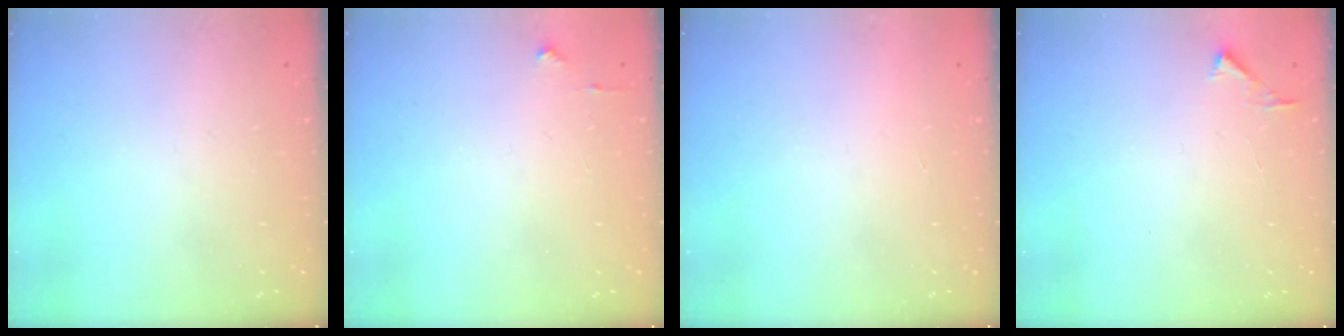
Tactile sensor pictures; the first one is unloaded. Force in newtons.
{"total": 2.7, "press": 2.6, "slide": 0.4}
{"total": 1.7, "press": 1.7, "slide": 0.1}
{"total": 2.8, "press": 2.8, "slide": 0.3}